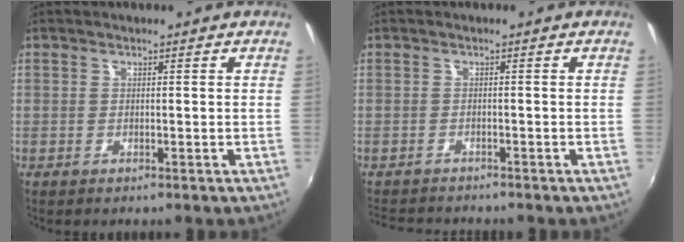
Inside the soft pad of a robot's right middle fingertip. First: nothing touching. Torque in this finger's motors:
{"motor_torque": [1.00, -1.14, 0.22, 0.11]}